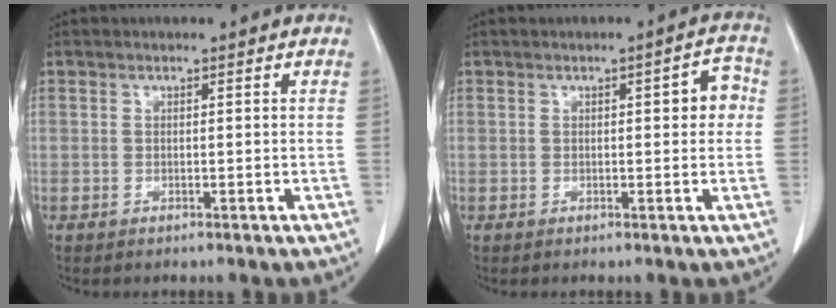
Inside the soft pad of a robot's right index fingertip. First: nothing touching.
{"total": 3.7, "force": [0.4, 1.2, 3.5], "torque": [-0.034, 0.012, 0.000]}